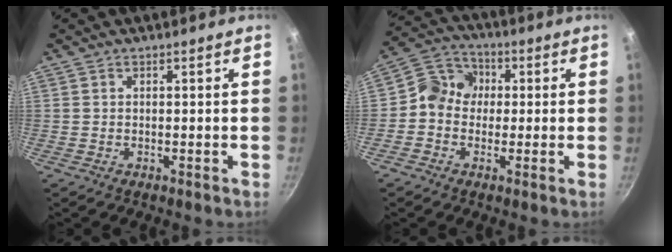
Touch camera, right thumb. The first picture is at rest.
{"total": 7.7, "force": [-0.1, 6.9, 3.4], "torque": [-0.032, 0.022, -0.028]}